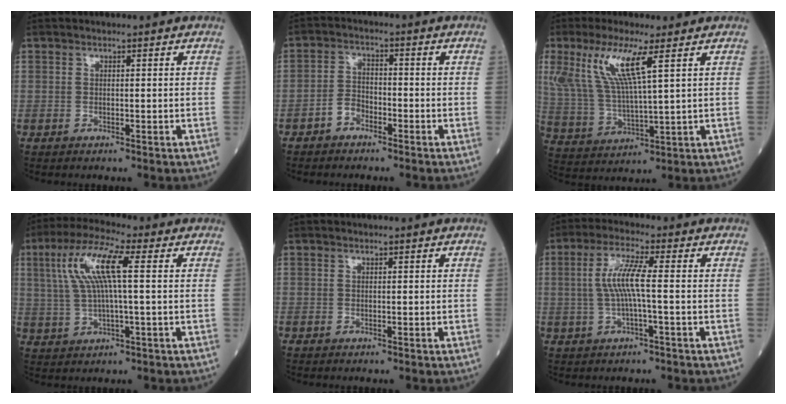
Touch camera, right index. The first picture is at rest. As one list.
[{"total": 3.3, "force": [-2.2, 2.0, 1.5], "torque": [-0.028, 0.007, -0.042]}, {"total": 10.9, "force": [5.1, 1.0, 9.5], "torque": [-0.220, 0.002, 0.105]}, {"total": 9.6, "force": [2.3, 1.0, 9.3], "torque": [-0.198, 0.019, 0.043]}, {"total": 0.0}, {"total": 6.0, "force": [0.1, 0.4, 6.0], "torque": [-0.125, 0.011, -0.001]}]